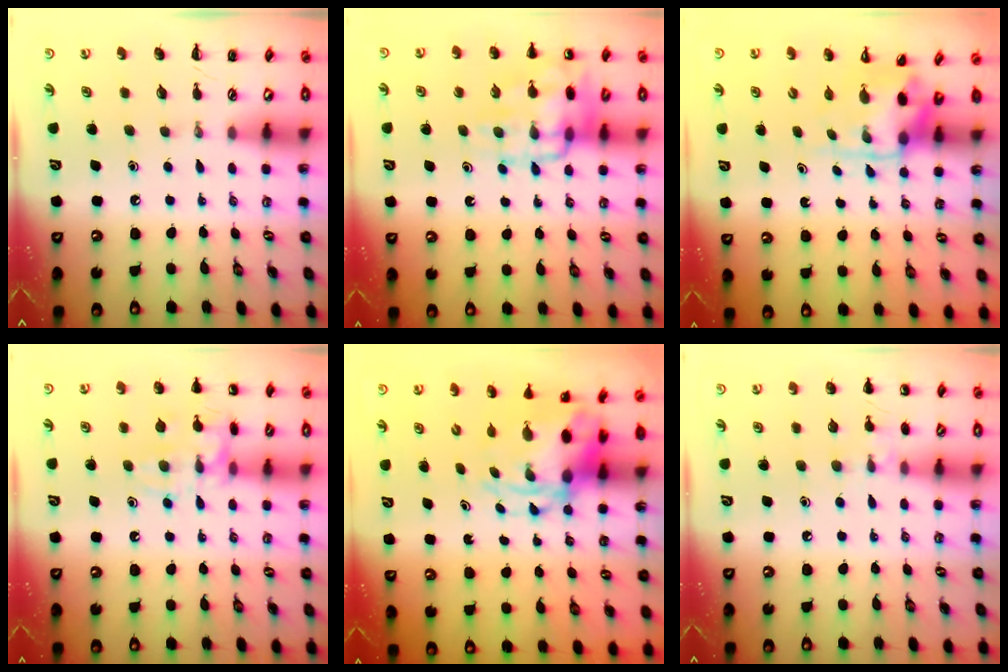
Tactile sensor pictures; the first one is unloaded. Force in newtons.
{"total": 14.7, "press": 14.5, "slide": 2.3}
{"total": 4.0, "press": 3.9, "slide": 0.8}
{"total": 13.9, "press": 13.9, "slide": 0.8}
{"total": 6.6, "press": 6.3, "slide": 2.0}
{"total": 7.4, "press": 7.1, "slide": 2.2}